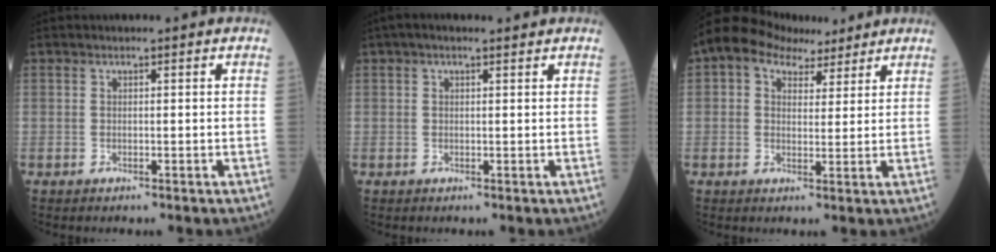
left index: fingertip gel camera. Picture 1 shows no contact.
{"total": 2.5, "force": [1.7, 0.6, 1.7], "torque": [-0.035, 0.022, 0.028]}
{"total": 7.8, "force": [5.7, 4.4, 3.1], "torque": [-0.056, 0.038, 0.095]}